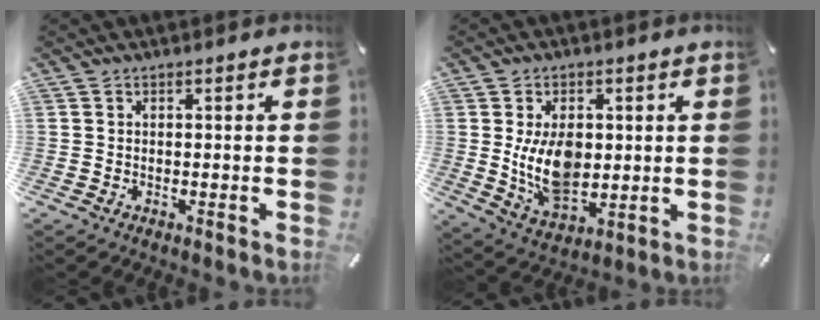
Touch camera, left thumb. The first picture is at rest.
{"total": 11.9, "force": [1.3, 8.1, 8.7], "torque": [-0.169, -0.009, 0.020]}